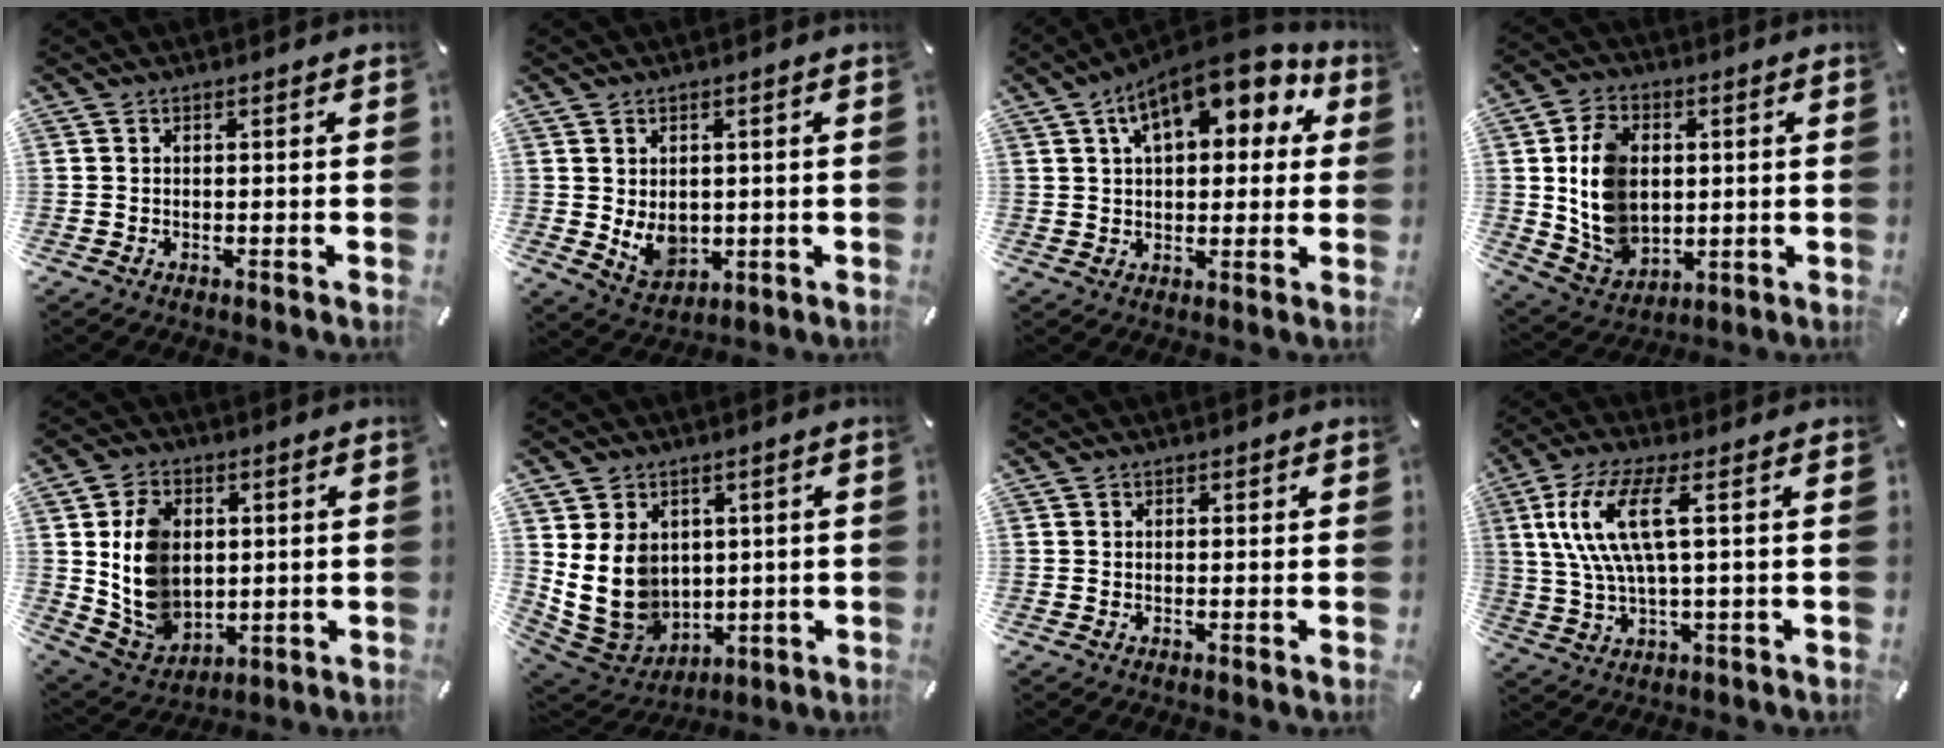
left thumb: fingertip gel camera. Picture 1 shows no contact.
{"total": 6.3, "force": [0.8, 5.5, 3.0], "torque": [-0.047, -0.008, 0.018]}
{"total": 14.2, "force": [7.3, 7.2, 9.9], "torque": [-0.142, -0.027, 0.122]}
{"total": 12.9, "force": [1.6, 10.4, 7.4], "torque": [-0.159, 0.009, 0.033]}
{"total": 12.2, "force": [2.0, 10.1, 6.4], "torque": [-0.144, 0.000, 0.041]}
{"total": 12.3, "force": [1.9, 10.9, 5.5], "torque": [-0.128, -0.024, 0.041]}
{"total": 0.6, "force": [0.4, 0.5, -0.1], "torque": [0.002, 0.004, 0.007]}
{"total": 12.1, "force": [3.4, 3.2, 11.2], "torque": [-0.247, -0.008, 0.052]}